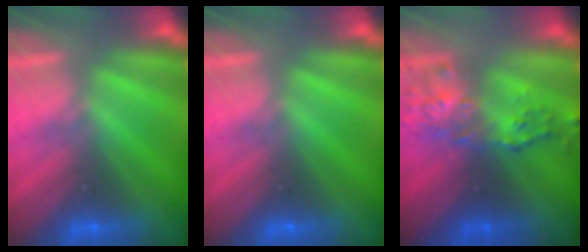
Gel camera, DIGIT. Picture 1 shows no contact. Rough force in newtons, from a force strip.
{"total": 0.0}
{"total": 7.3}